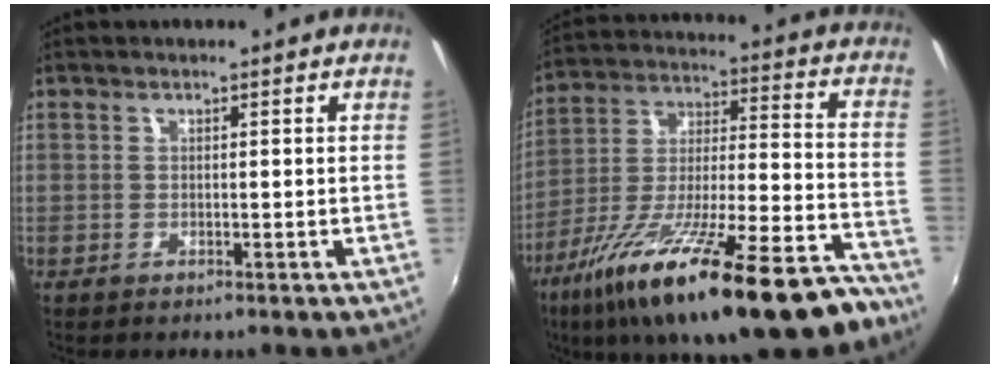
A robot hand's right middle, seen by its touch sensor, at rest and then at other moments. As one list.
[{"total": 31.2, "force": [-21.3, 7.8, 21.4], "torque": [-0.344, -0.053, -0.325]}]